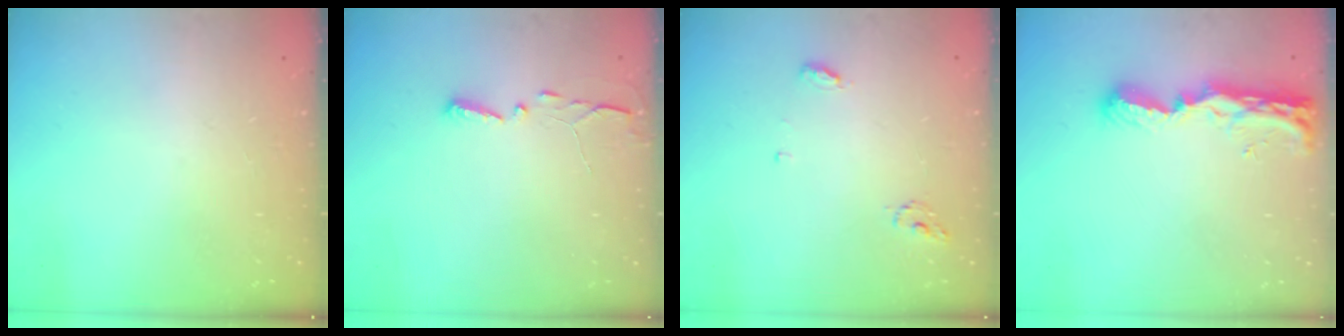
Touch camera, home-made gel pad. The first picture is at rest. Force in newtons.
{"total": 2.9, "press": 2.9, "slide": 0.4}
{"total": 5.1, "press": 5.1, "slide": 0.4}
{"total": 9.4, "press": 9.3, "slide": 1.2}